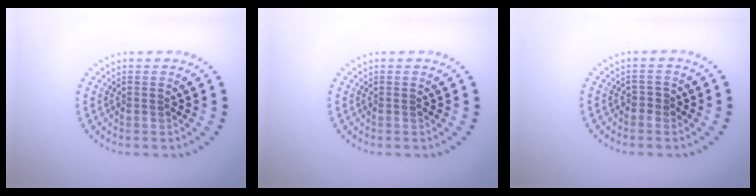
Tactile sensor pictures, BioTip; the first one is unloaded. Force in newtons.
{"total": 0.0}
{"total": 0.6, "press": 0.2, "slide": 0.6}